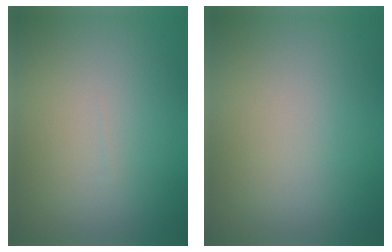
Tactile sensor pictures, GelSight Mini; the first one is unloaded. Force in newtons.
{"total": 0.0}